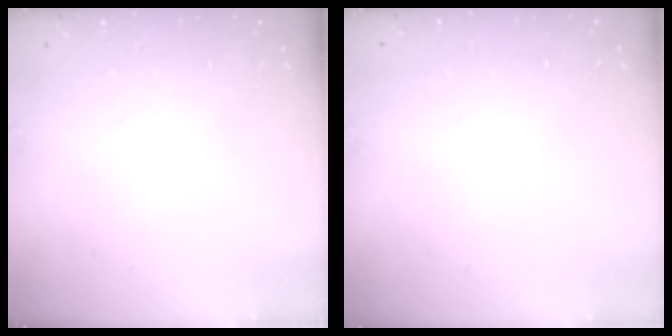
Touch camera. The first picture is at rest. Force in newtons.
{"total": 0.0}